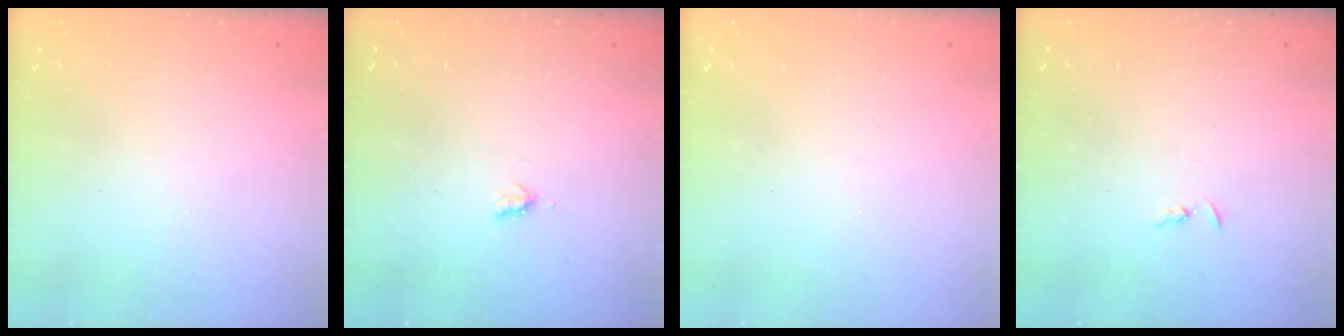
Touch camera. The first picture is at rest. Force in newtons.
{"total": 2.4, "press": 2.4, "slide": 0.4}
{"total": 0.0}
{"total": 1.5, "press": 1.5, "slide": 0.4}